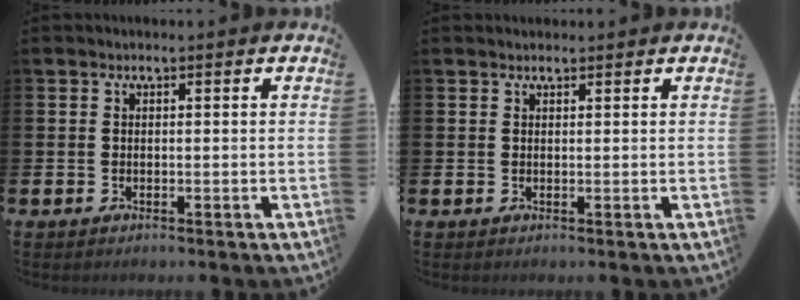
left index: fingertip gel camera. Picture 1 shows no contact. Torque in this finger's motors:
{"motor_torque": [0.29, -0.44, 0.02, -0.02]}